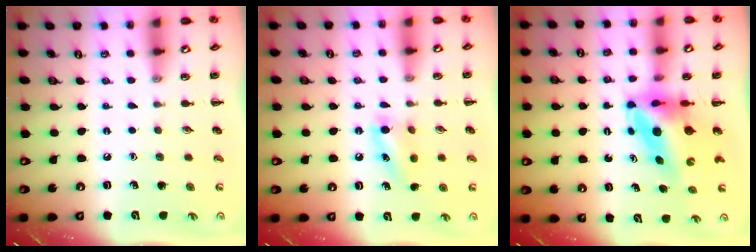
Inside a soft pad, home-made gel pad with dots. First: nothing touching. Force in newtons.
{"total": 5.2, "press": 5.1, "slide": 1.3}
{"total": 6.9, "press": 6.6, "slide": 2.1}